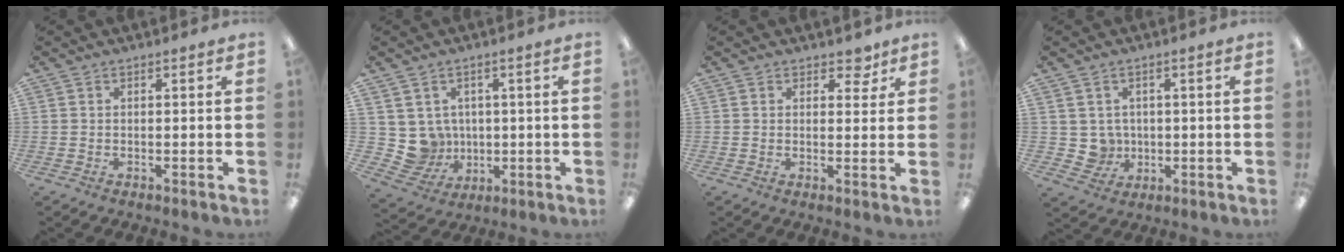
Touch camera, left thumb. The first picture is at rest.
{"total": 7.1, "force": [1.7, 6.8, 0.7], "torque": [-0.039, -0.011, 0.043]}
{"total": 4.0, "force": [2.7, 2.5, 1.5], "torque": [-0.004, -0.012, 0.043]}
{"total": 4.5, "force": [0.9, 4.4, 0.6], "torque": [-0.009, 0.002, 0.018]}